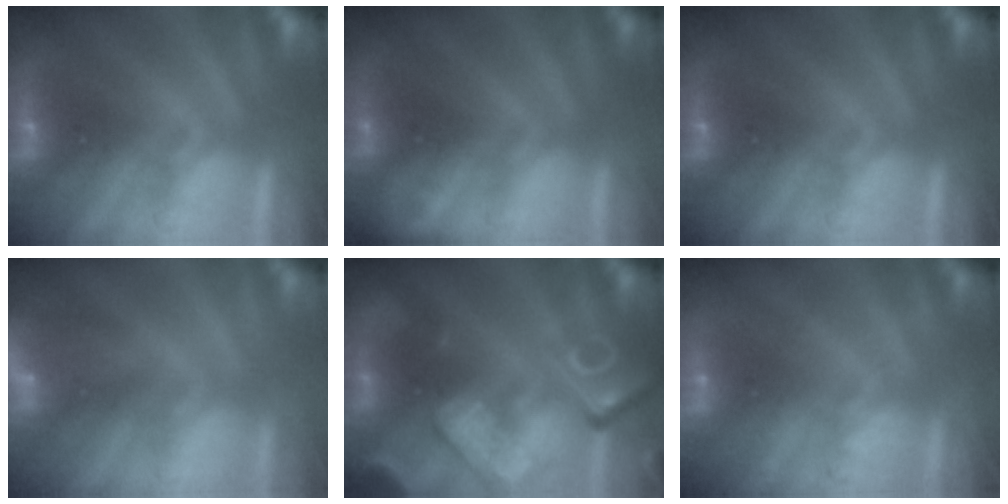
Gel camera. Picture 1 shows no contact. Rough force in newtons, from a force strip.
{"total": 1.8}
{"total": 0.0}
{"total": 7.9}
{"total": 9.6}
{"total": 2.0}